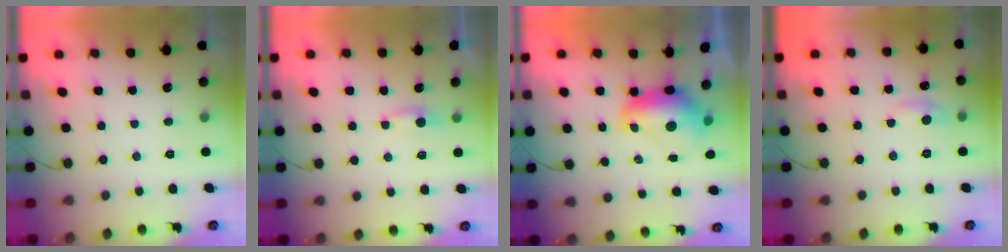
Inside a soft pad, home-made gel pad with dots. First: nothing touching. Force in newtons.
{"total": 3.2, "press": 3.1, "slide": 0.5}
{"total": 8.7, "press": 8.6, "slide": 1.1}
{"total": 6.4, "press": 6.4, "slide": 0.9}